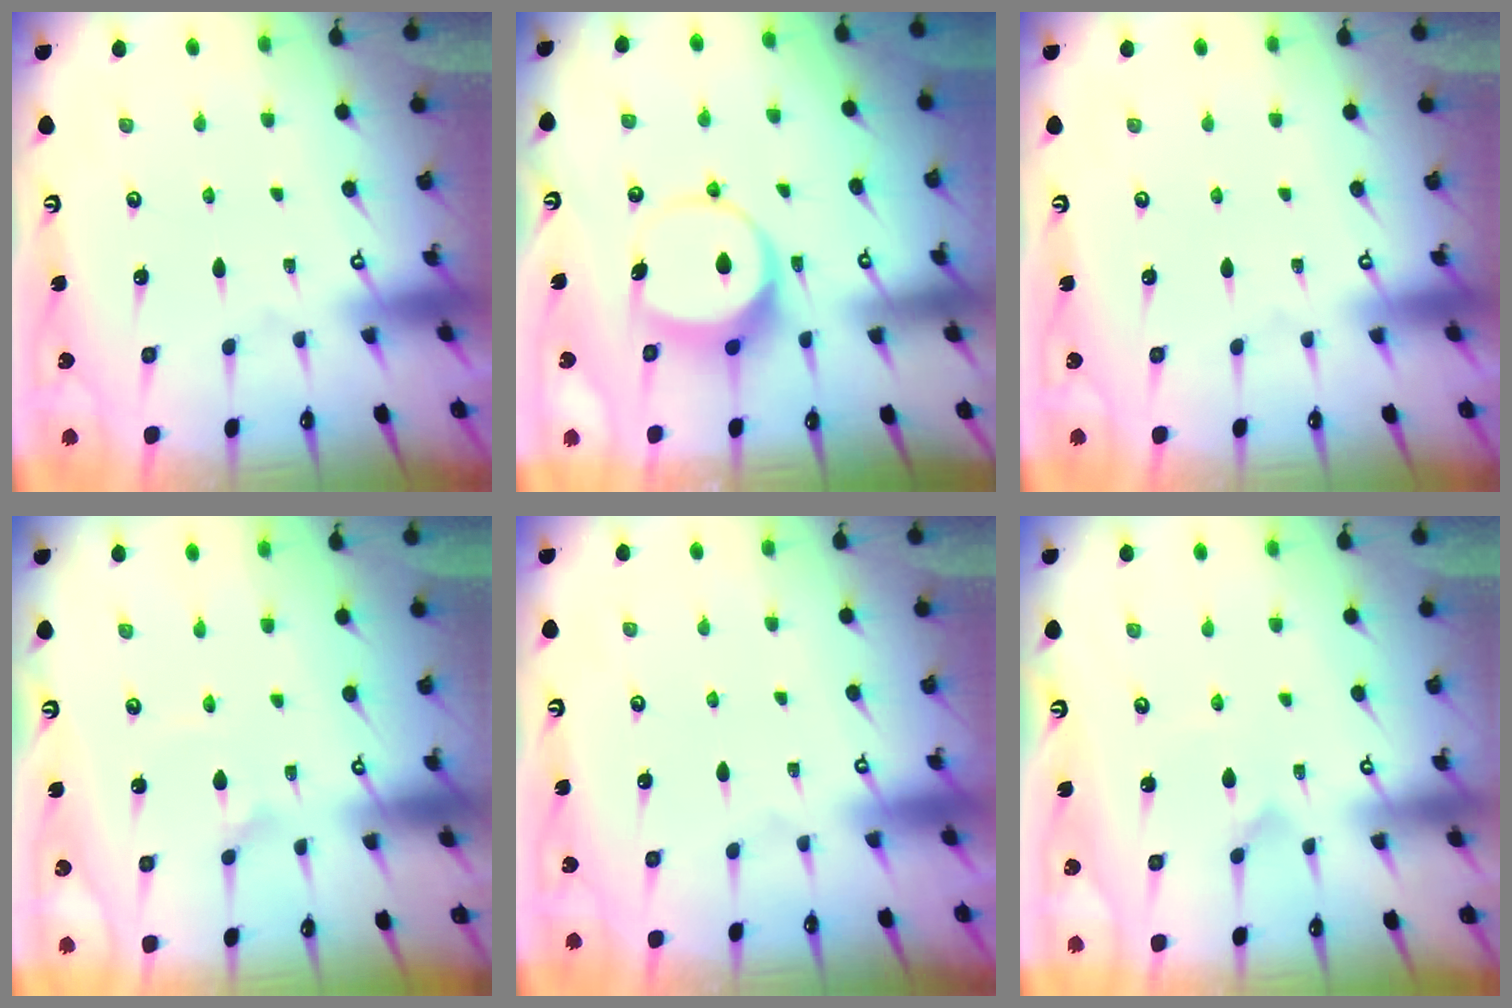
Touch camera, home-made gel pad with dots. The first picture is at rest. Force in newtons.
{"total": 8.0, "press": 8.0, "slide": 0.7}
{"total": 0.0}
{"total": 2.1, "press": 2.1, "slide": 0.1}
{"total": 0.0}
{"total": 2.7, "press": 2.7, "slide": 0.3}